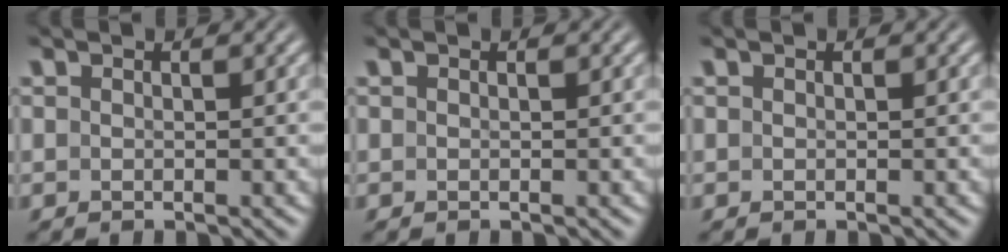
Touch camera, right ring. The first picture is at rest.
{"total": 0.0}
{"total": 0.0}